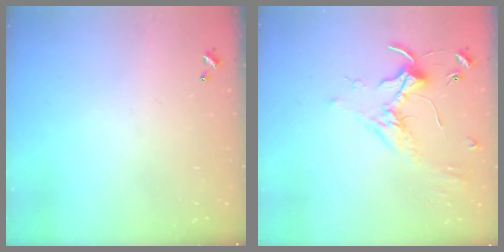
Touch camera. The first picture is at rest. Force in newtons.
{"total": 1.8, "press": 1.8, "slide": 0.4}